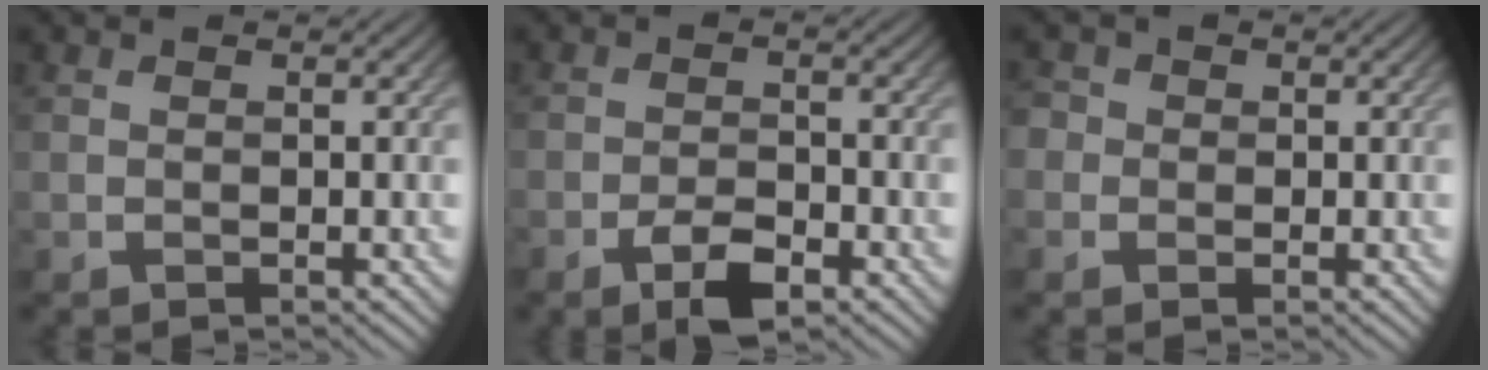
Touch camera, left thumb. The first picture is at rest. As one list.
[{"total": 4.2, "force": [-2.5, 1.6, 3.0], "torque": [-0.054, -0.001, -0.049]}, {"total": 2.5, "force": [0.3, 2.4, 0.6], "torque": [-0.012, 0.007, -0.017]}]